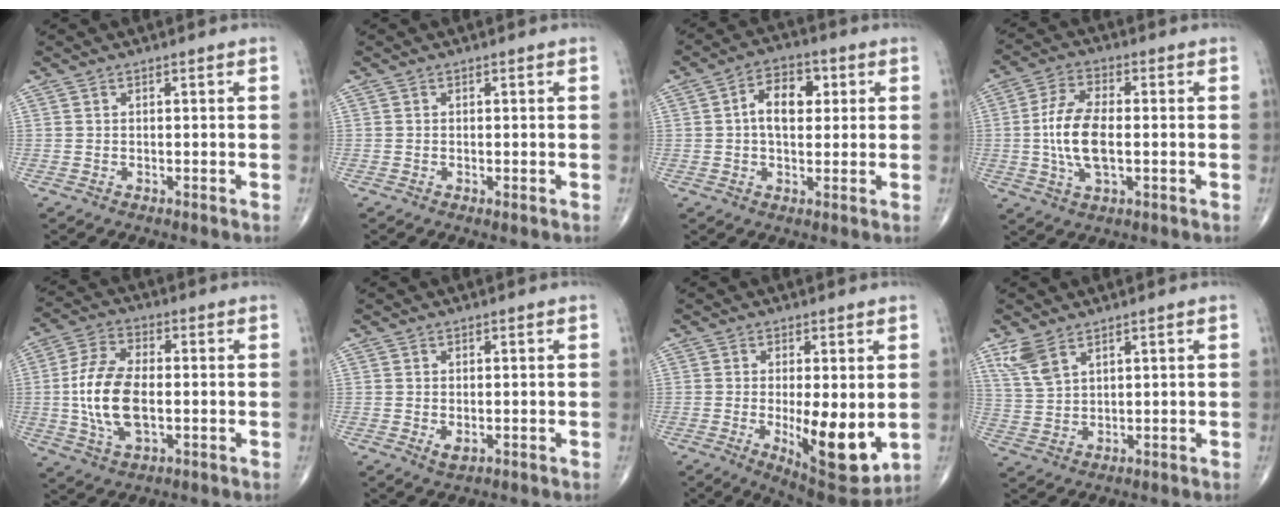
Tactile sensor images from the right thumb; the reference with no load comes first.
{"total": 0.5, "force": [-0.2, 0.2, 0.5], "torque": [-0.012, -0.004, -0.004]}
{"total": 8.3, "force": [1.5, 5.1, 6.3], "torque": [-0.090, 0.013, 0.019]}
{"total": 10.8, "force": [-0.7, 5.0, 9.5], "torque": [-0.195, 0.006, -0.015]}
{"total": 13.3, "force": [-0.9, 6.9, 11.3], "torque": [-0.228, 0.006, -0.017]}
{"total": 1.8, "force": [-0.3, 1.0, 1.5], "torque": [-0.026, -0.005, -0.001]}
{"total": 12.8, "force": [-1.7, 4.5, 11.9], "torque": [-0.163, -0.030, -0.014]}
{"total": 5.6, "force": [3.9, 2.5, 3.3], "torque": [-0.071, -0.011, 0.089]}